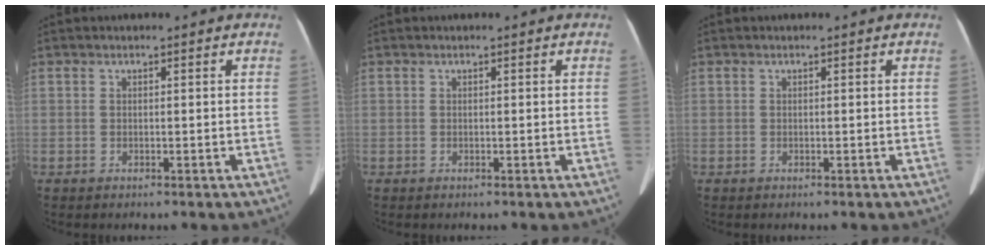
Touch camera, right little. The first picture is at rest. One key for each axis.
{"total": 0.0}
{"total": 0.0}